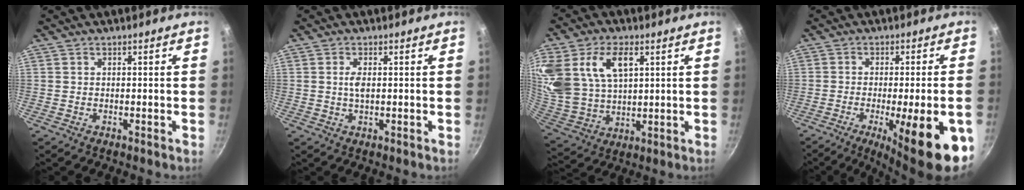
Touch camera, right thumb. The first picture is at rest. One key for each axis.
{"total": 2.3, "fx": 0.3, "fy": 1.0, "fz": 2.1, "tx": -0.043, "ty": -0.001, "tz": 0.008}
{"total": 20.7, "fx": 7.3, "fy": 12.6, "fz": 14.7, "tx": -0.327, "ty": 0.004, "tz": 0.148}
{"total": 20.2, "fx": -7.8, "fy": 5.4, "fz": 17.8, "tx": -0.192, "ty": 0.000, "tz": -0.091}